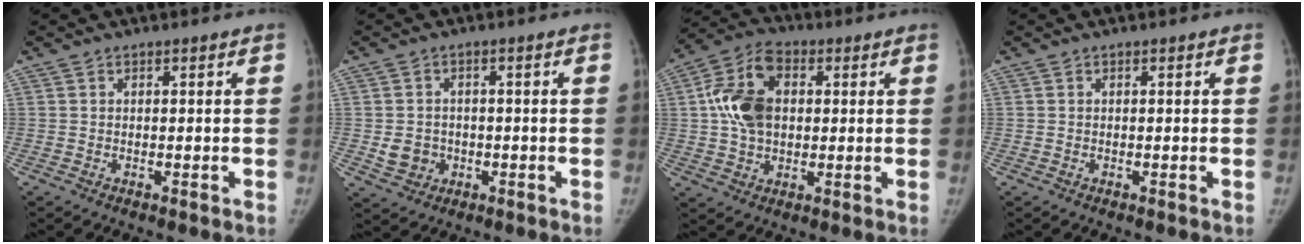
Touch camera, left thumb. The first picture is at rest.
{"total": 4.9, "force": [-1.0, 4.4, 2.0], "torque": [-0.016, 0.006, -0.008]}
{"total": 12.5, "force": [1.9, 8.7, 8.9], "torque": [-0.150, 0.011, 0.028]}
{"total": 0.0}